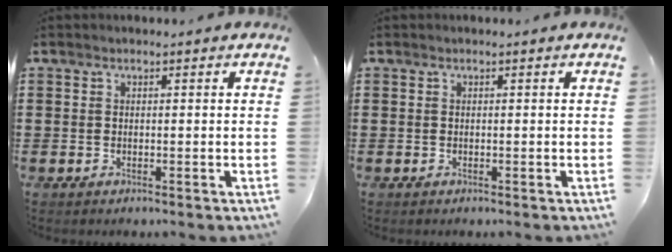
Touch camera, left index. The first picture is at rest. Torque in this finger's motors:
{"motor_torque": [-0.01, 0.00, 0.00, 0.00]}